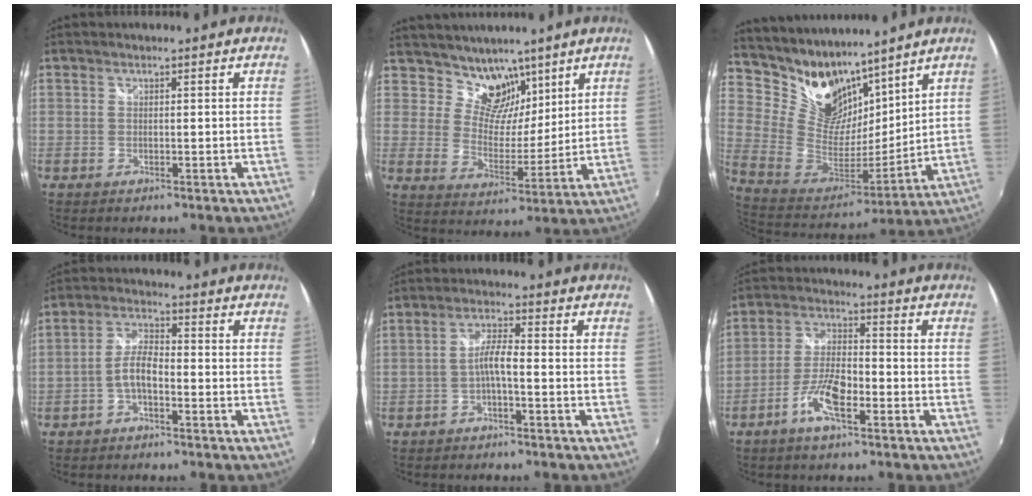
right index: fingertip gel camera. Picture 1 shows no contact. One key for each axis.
{"total": 9.2, "fx": 6.8, "fy": 5.6, "fz": 2.7, "tx": -0.036, "ty": -0.012, "tz": 0.120}
{"total": 17.5, "fx": 13.7, "fy": 9.1, "fz": 6.0, "tx": -0.157, "ty": -0.004, "tz": 0.272}
{"total": 4.8, "fx": -2.2, "fy": 1.8, "fz": 3.9, "tx": -0.084, "ty": 0.014, "tz": -0.045}
{"total": 3.9, "fx": -1.7, "fy": 0.5, "fz": 3.4, "tx": -0.071, "ty": 0.009, "tz": -0.033}
{"total": 8.1, "fx": -4.3, "fy": 2.3, "fz": 6.5, "tx": -0.137, "ty": 0.004, "tz": -0.083}